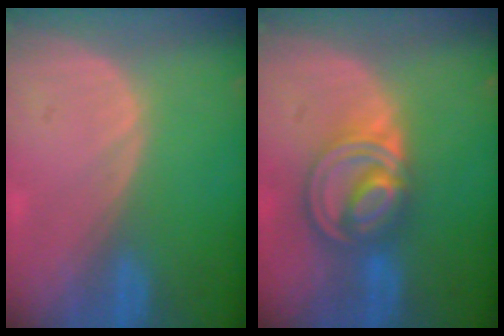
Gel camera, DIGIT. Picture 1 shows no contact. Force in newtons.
{"total": 8.5, "press": 7.1, "slide": 4.6}